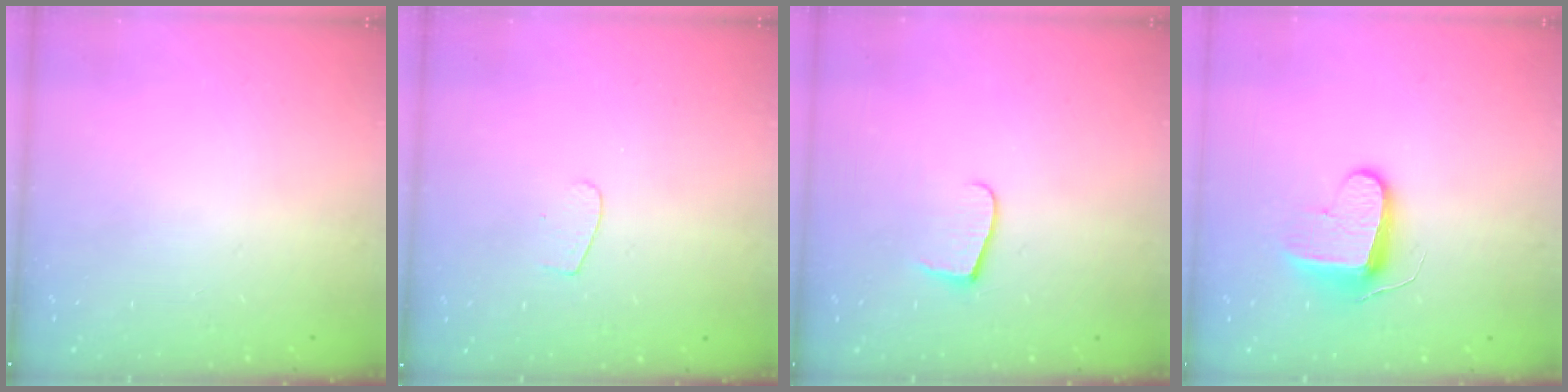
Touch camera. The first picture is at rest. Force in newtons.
{"total": 4.0, "press": 4.0, "slide": 0.4}
{"total": 6.2, "press": 6.2, "slide": 0.6}
{"total": 9.3, "press": 9.3, "slide": 0.1}